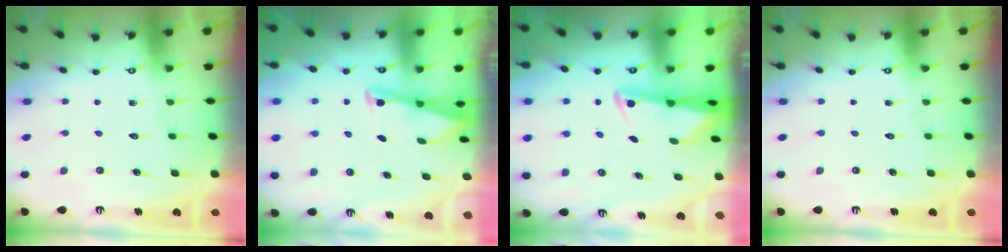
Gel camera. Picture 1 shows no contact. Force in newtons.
{"total": 2.9, "press": 2.9, "slide": 0.4}
{"total": 2.3, "press": 2.2, "slide": 0.5}
{"total": 0.0}